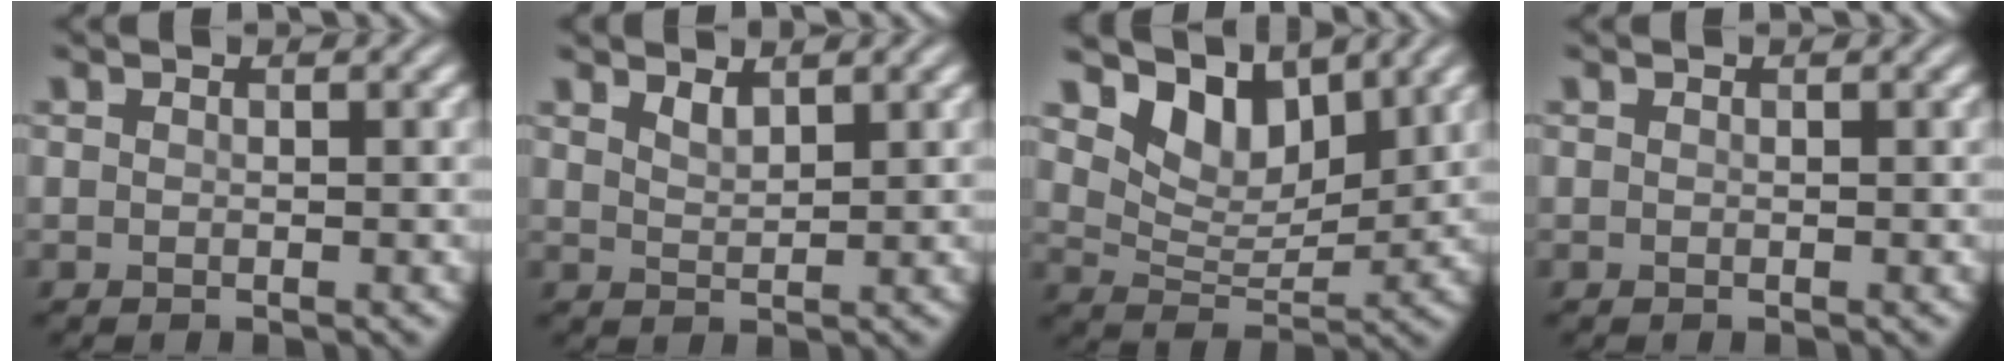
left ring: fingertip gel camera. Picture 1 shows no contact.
{"total": 1.4, "force": [1.2, 0.4, 0.7], "torque": [-0.016, -0.003, 0.026]}
{"total": 5.9, "force": [4.4, 2.7, 2.8], "torque": [-0.056, -0.006, 0.071]}
{"total": 0.0}